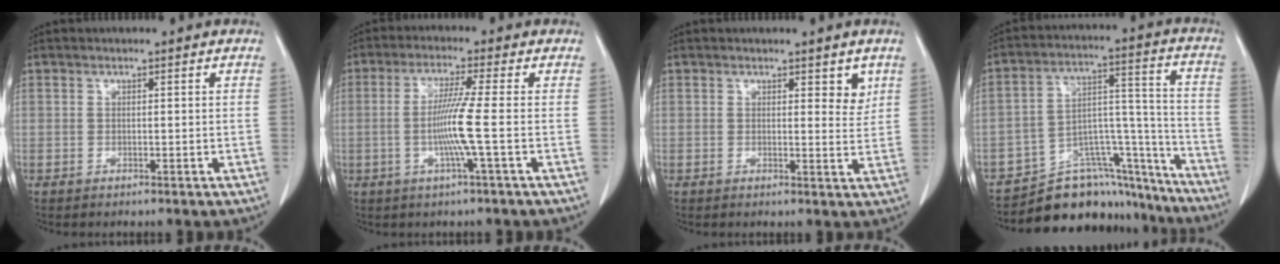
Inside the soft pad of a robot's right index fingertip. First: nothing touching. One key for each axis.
{"total": 6.9, "fx": -1.1, "fy": -1.4, "fz": 6.7, "tx": -0.132, "ty": -0.005, "tz": -0.024}
{"total": 2.9, "fx": 1.7, "fy": 1.2, "fz": 1.9, "tx": -0.016, "ty": -0.011, "tz": 0.020}
{"total": 18.0, "fx": -16.4, "fy": 6.5, "fz": 3.9, "tx": -0.043, "ty": 0.069, "tz": -0.245}